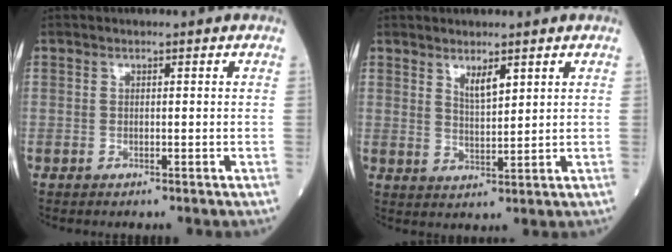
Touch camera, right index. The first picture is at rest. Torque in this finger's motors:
{"motor_torque": [-0.01, 0.05, 0.04, 0.05]}